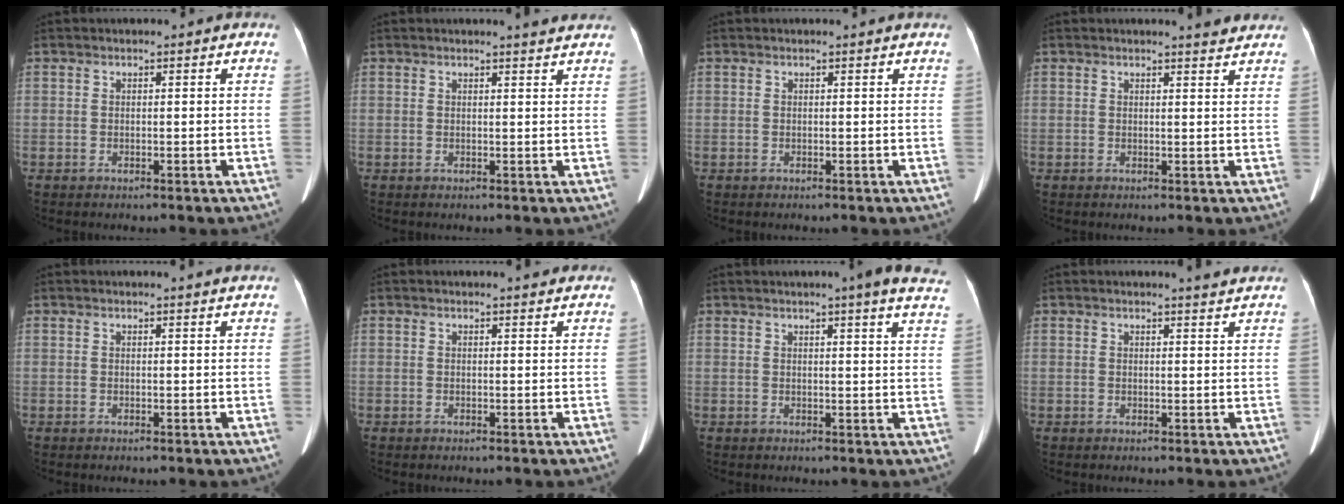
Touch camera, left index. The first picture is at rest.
{"total": 2.4, "force": [2.3, -0.2, 0.6], "torque": [-0.009, -0.005, 0.021]}
{"total": 0.7, "force": [0.7, -0.1, 0.2], "torque": [-0.007, 0.000, 0.010]}
{"total": 2.6, "force": [2.5, -0.1, 0.6], "torque": [-0.011, -0.008, 0.023]}
{"total": 2.3, "force": [2.2, -0.5, 0.7], "torque": [-0.014, 0.000, 0.022]}
{"total": 2.2, "force": [2.1, 0.4, 0.6], "torque": [-0.013, 0.008, 0.022]}
{"total": 10.9, "force": [9.2, -0.3, 5.8], "torque": [-0.064, -0.022, 0.081]}
{"total": 2.3, "force": [2.2, -0.5, 0.5], "torque": [-0.009, -0.008, 0.023]}